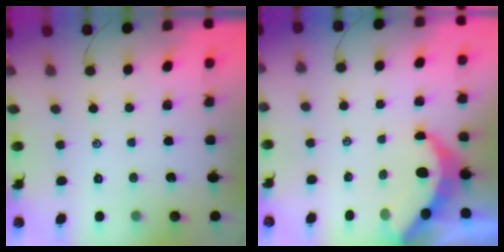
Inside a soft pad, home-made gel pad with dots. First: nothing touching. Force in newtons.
{"total": 5.5, "press": 5.5, "slide": 0.0}